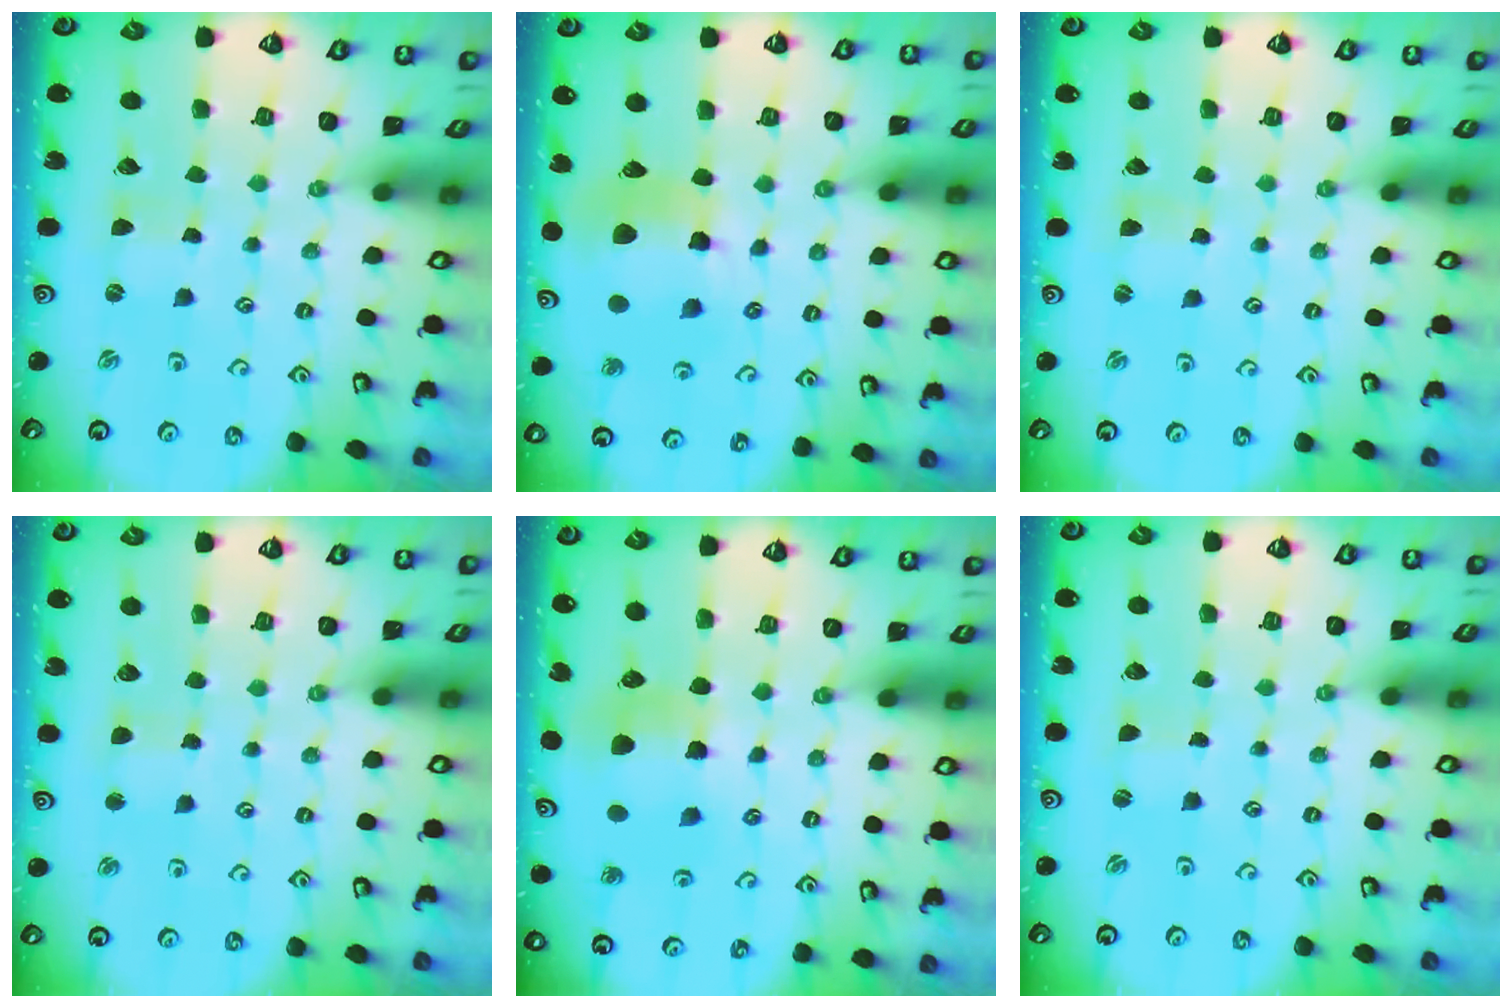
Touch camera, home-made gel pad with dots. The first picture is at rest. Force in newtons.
{"total": 13.2, "press": 13.1, "slide": 1.6}
{"total": 1.2, "press": 1.2, "slide": 0.1}
{"total": 2.9, "press": 2.9, "slide": 0.3}
{"total": 8.6, "press": 8.6, "slide": 1.0}
{"total": 0.0}